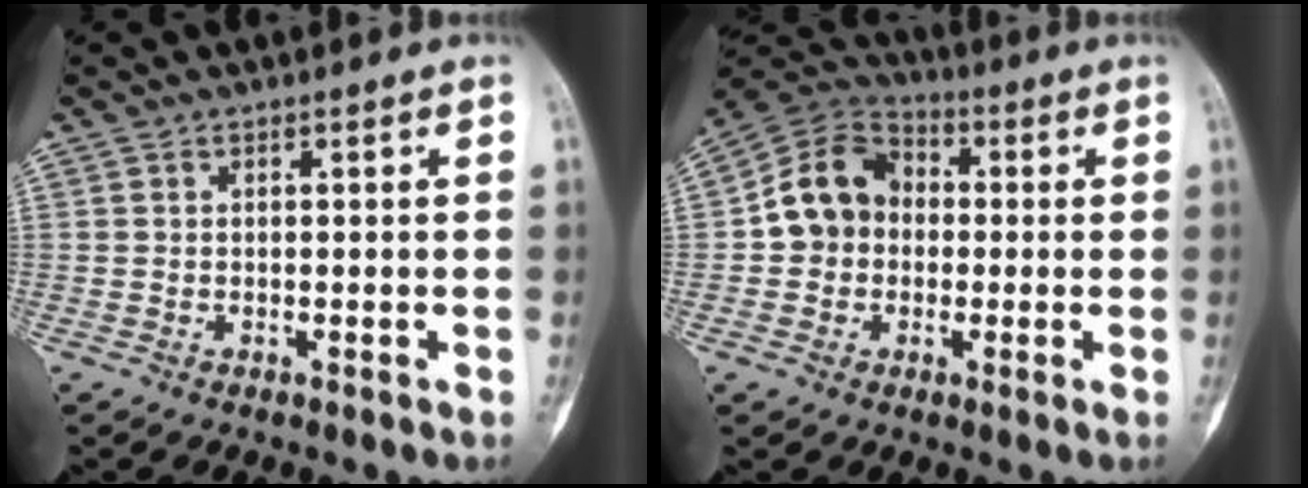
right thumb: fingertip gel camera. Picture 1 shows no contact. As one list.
[{"total": 11.4, "force": [-0.2, 9.7, 6.0], "torque": [-0.087, 0.034, -0.018]}]